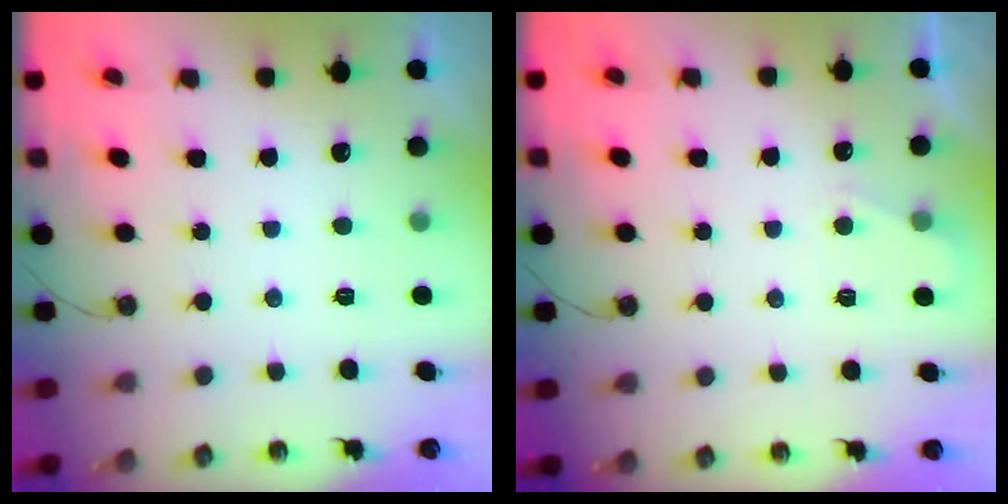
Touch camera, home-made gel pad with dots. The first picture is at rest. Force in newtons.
{"total": 3.1, "press": 3.1, "slide": 0.4}